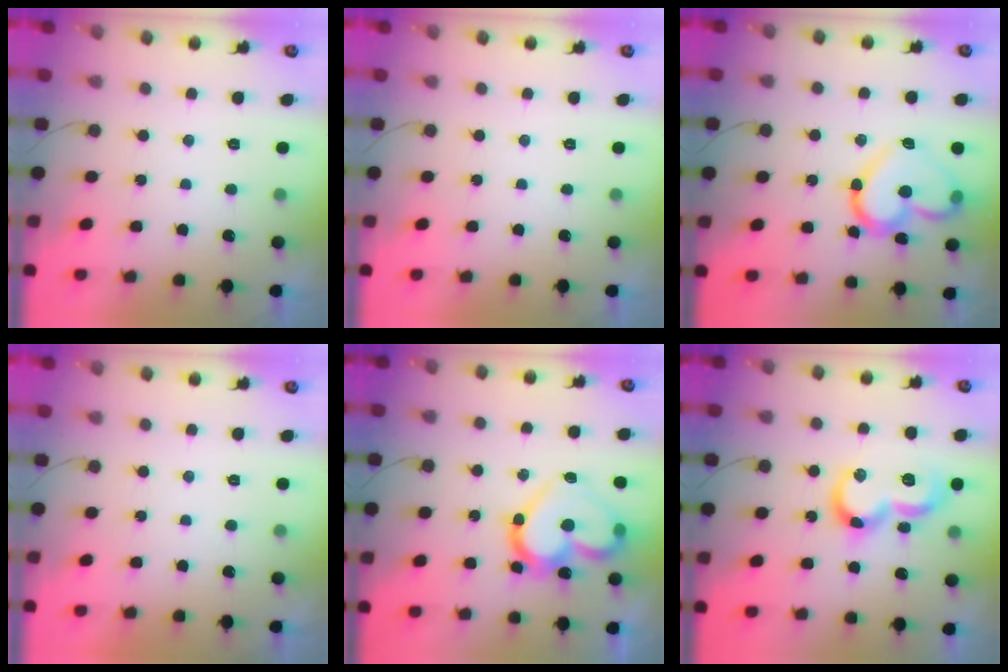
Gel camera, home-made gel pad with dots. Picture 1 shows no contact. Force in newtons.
{"total": 0.0}
{"total": 17.3, "press": 17.2, "slide": 1.5}
{"total": 1.8, "press": 1.8, "slide": 0.1}
{"total": 19.0, "press": 19.0, "slide": 1.6}
{"total": 13.8, "press": 13.7, "slide": 1.2}